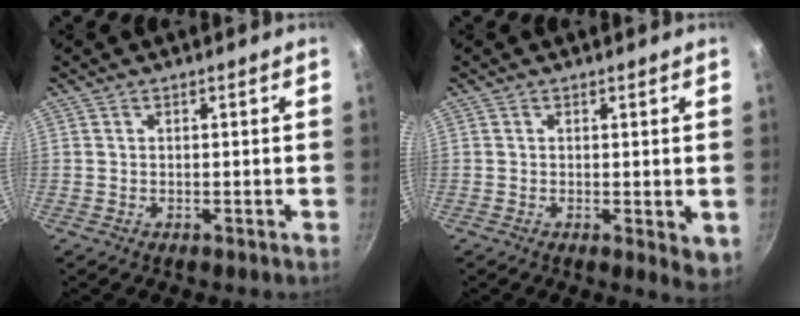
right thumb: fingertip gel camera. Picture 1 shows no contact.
{"total": 3.6, "force": [-0.4, 1.1, 3.4], "torque": [-0.045, -0.012, -0.005]}